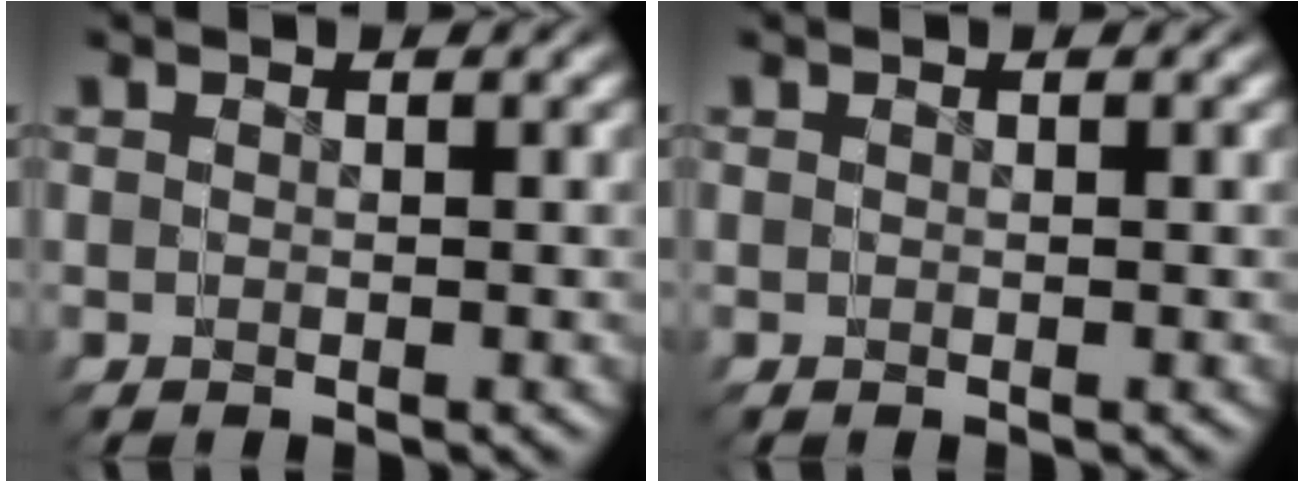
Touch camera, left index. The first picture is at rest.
{"total": 0.0}